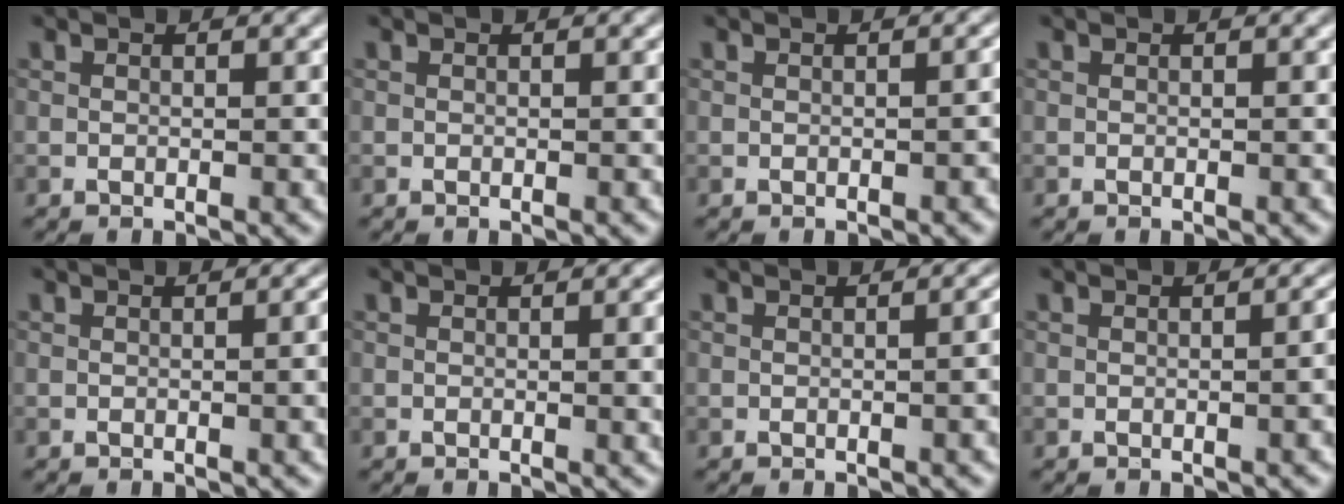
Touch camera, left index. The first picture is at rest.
{"total": 0.0}
{"total": 0.9, "force": [-0.5, 0.3, 0.7], "torque": [-0.010, 0.002, -0.005]}
{"total": 0.0}
{"total": 2.6, "force": [-0.1, 0.8, 2.5], "torque": [-0.027, 0.002, -0.003]}
{"total": 2.3, "force": [0.0, 0.6, 2.2], "torque": [-0.025, -0.001, -0.002]}
{"total": 2.3, "force": [-0.2, 0.8, 2.2], "torque": [-0.017, 0.003, 0.000]}
{"total": 2.4, "force": [-0.2, 0.9, 2.2], "torque": [-0.016, 0.004, 0.001]}